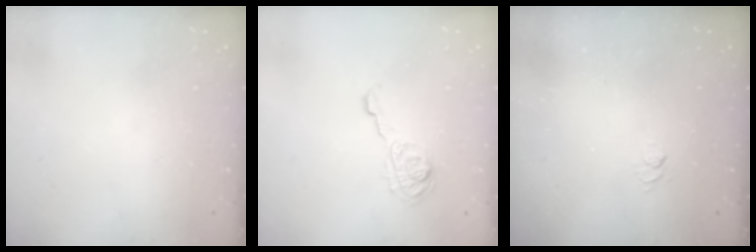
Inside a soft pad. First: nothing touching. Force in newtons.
{"total": 9.2, "press": 9.2, "slide": 0.4}
{"total": 2.5, "press": 2.0, "slide": 1.4}